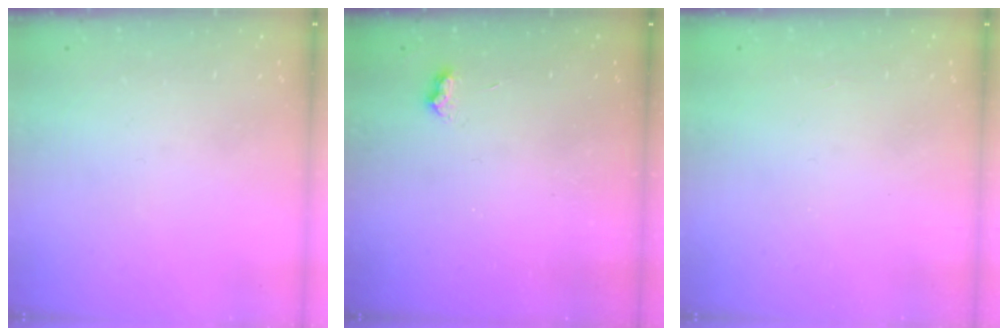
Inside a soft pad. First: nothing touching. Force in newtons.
{"total": 4.0, "press": 3.9, "slide": 0.5}
{"total": 1.2, "press": 1.2, "slide": 0.1}